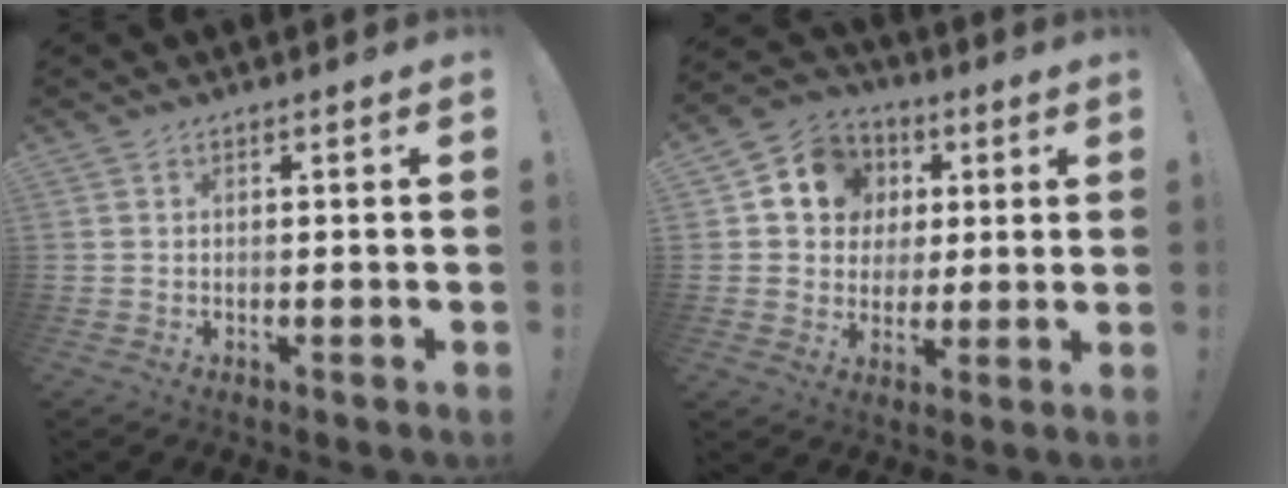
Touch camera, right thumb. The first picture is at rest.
{"total": 11.8, "force": [3.3, 10.5, 4.3], "torque": [-0.058, -0.007, 0.068]}